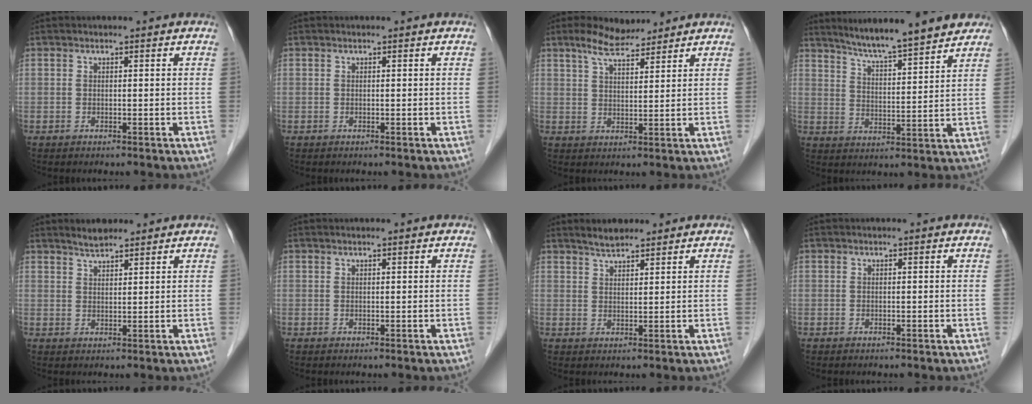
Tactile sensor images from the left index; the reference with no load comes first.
{"total": 0.0}
{"total": 5.9, "force": [5.0, 1.3, 2.9], "torque": [-0.066, 0.017, 0.093]}
{"total": 13.3, "force": [11.7, 1.0, 6.3], "torque": [-0.093, 0.009, 0.171]}
{"total": 3.3, "force": [3.0, 0.9, 1.1], "torque": [-0.023, 0.010, 0.052]}
{"total": 0.7, "force": [0.6, 0.0, 0.4], "torque": [-0.010, 0.009, 0.013]}
{"total": 3.4, "force": [3.1, 0.9, 1.2], "torque": [-0.025, 0.010, 0.055]}
{"total": 0.0}